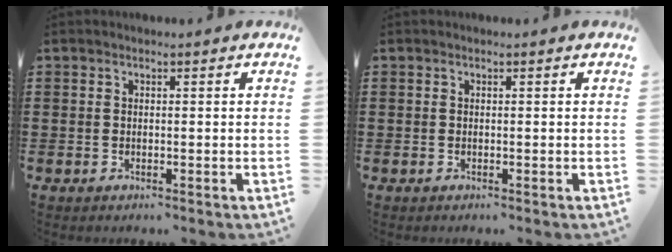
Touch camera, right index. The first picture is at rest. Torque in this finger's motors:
{"motor_torque": [0.71, 1.17, 0.02, 0.02]}